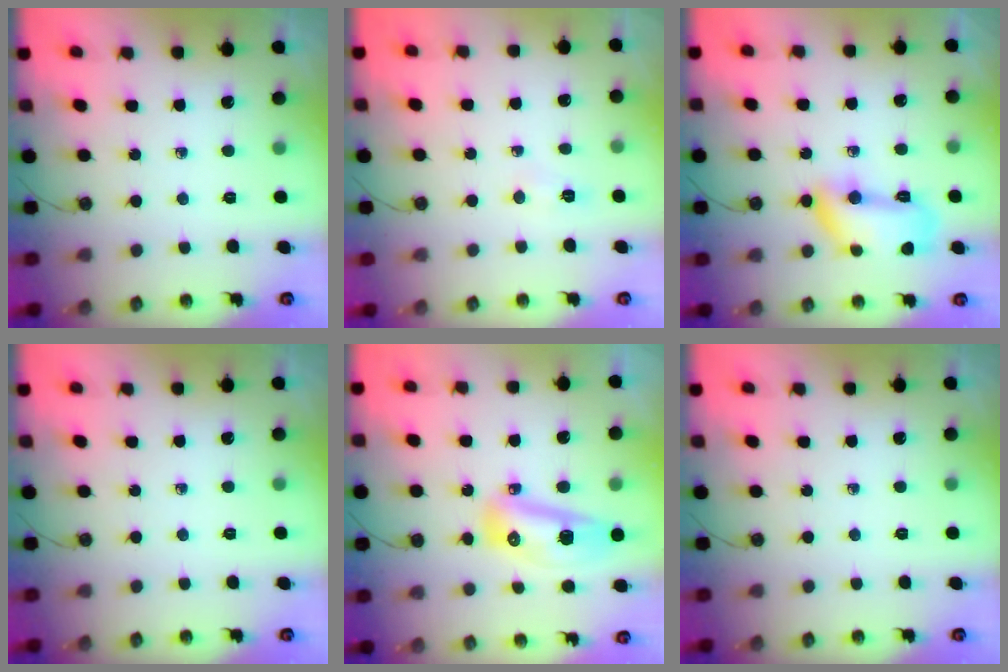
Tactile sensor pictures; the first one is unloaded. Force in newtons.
{"total": 8.9, "press": 4.3, "slide": 7.8}
{"total": 13.2, "press": 13.2, "slide": 0.9}
{"total": 0.0}
{"total": 11.3, "press": 11.2, "slide": 1.3}
{"total": 0.0}